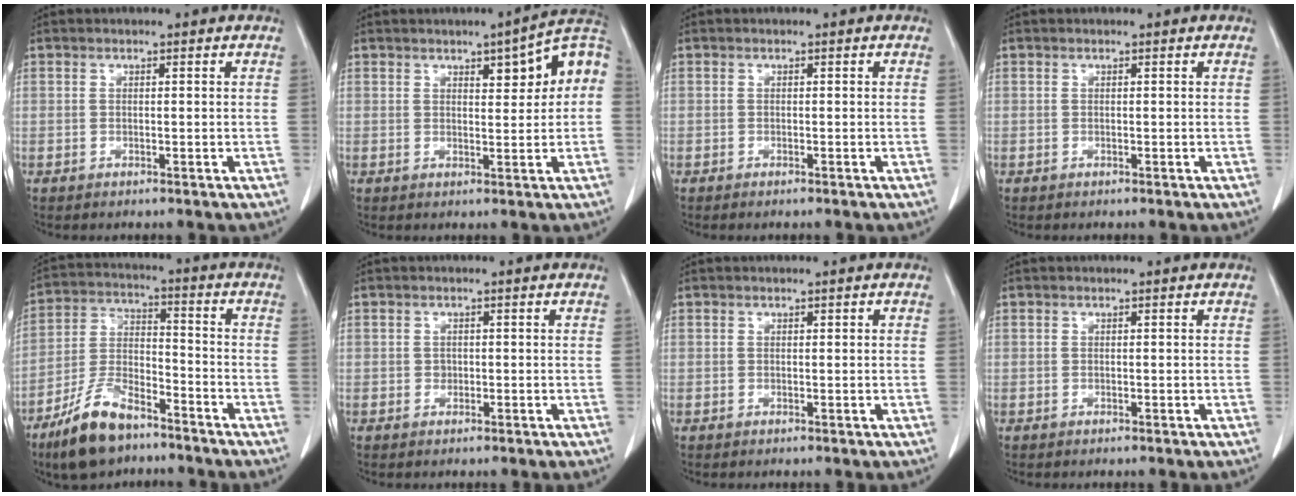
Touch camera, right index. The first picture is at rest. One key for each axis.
{"total": 7.8, "fx": 2.0, "fy": 2.0, "fz": 7.3, "tx": -0.096, "ty": 0.026, "tz": 0.023}
{"total": 0.6, "fx": -0.5, "fy": 0.1, "fz": 0.3, "tx": -0.011, "ty": -0.002, "tz": -0.007}
{"total": 0.0}
{"total": 11.6, "fx": -8.3, "fy": 4.1, "fz": 6.9, "tx": -0.147, "ty": -0.010, "tz": -0.161}
{"total": 0.7, "fx": 0.0, "fy": 0.7, "fz": 0.2, "tx": -0.001, "ty": 0.004, "tz": 0.002}
{"total": 0.0}
{"total": 0.0}